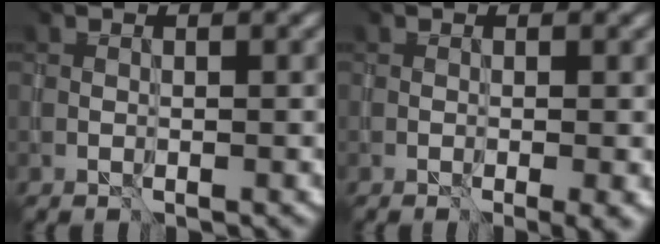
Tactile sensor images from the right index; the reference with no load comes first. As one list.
[{"total": 2.8, "force": [-0.8, 0.9, 2.5], "torque": [-0.027, -0.005, 0.005]}]